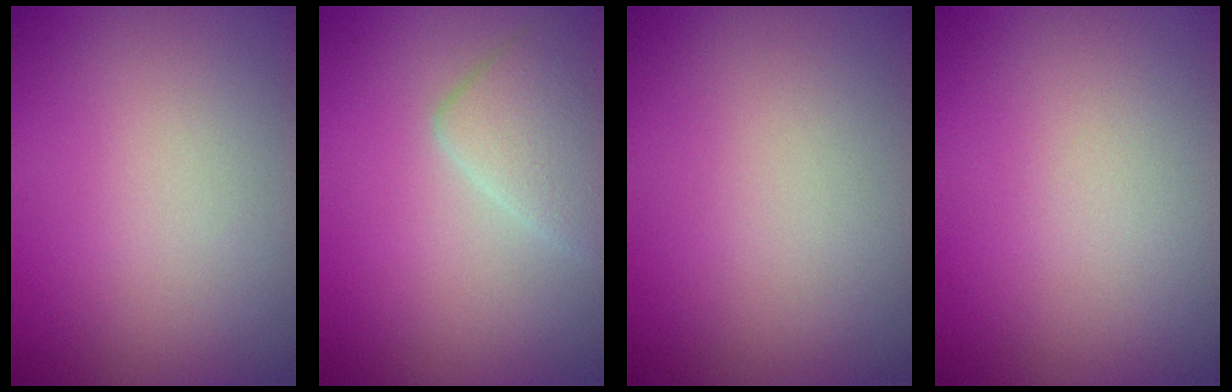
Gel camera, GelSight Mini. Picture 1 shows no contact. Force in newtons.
{"total": 3.5, "press": 3.5, "slide": 0.2}
{"total": 0.0}
{"total": 0.0}